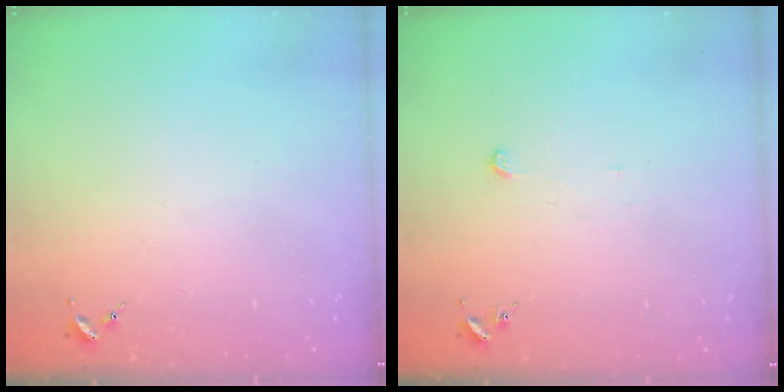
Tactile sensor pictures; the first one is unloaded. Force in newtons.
{"total": 2.4, "press": 2.4, "slide": 0.2}